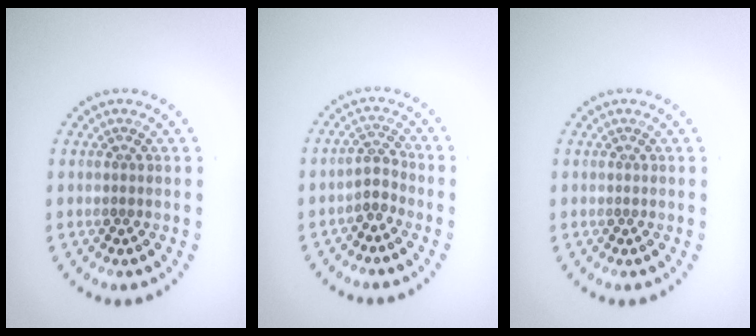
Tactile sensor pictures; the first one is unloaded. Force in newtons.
{"total": 1.9, "press": 1.4, "slide": 1.2}
{"total": 0.0}